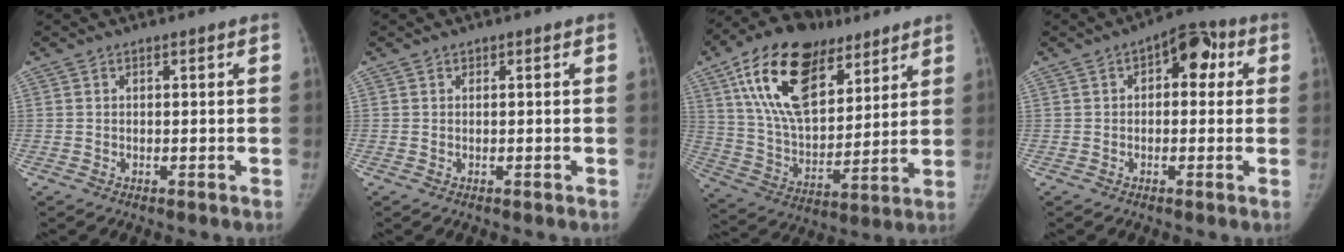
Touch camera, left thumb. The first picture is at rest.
{"total": 0.0}
{"total": 24.4, "force": [13.0, 13.2, 15.9], "torque": [-0.261, -0.026, 0.232]}
{"total": 7.3, "force": [1.9, 4.2, 5.7], "torque": [-0.035, 0.011, 0.010]}